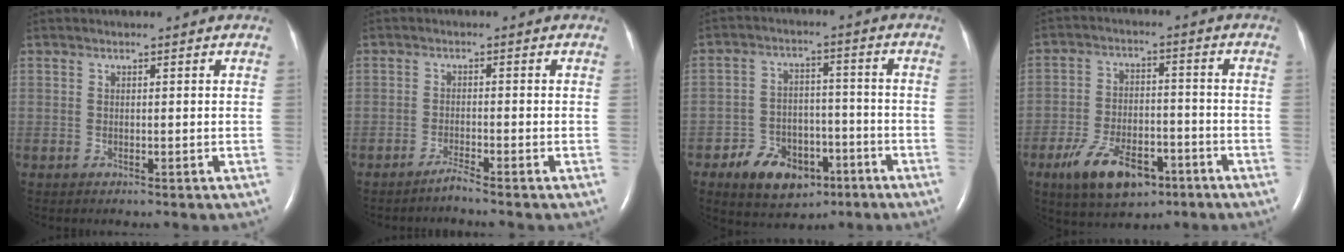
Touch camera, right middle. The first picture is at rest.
{"total": 1.9, "force": [-1.7, -0.6, 0.5], "torque": [-0.015, -0.003, -0.032]}
{"total": 9.8, "force": [-5.4, 6.3, 5.3], "torque": [-0.093, 0.012, -0.079]}
{"total": 11.2, "force": [-6.4, 5.3, 7.6], "torque": [-0.142, -0.001, -0.103]}